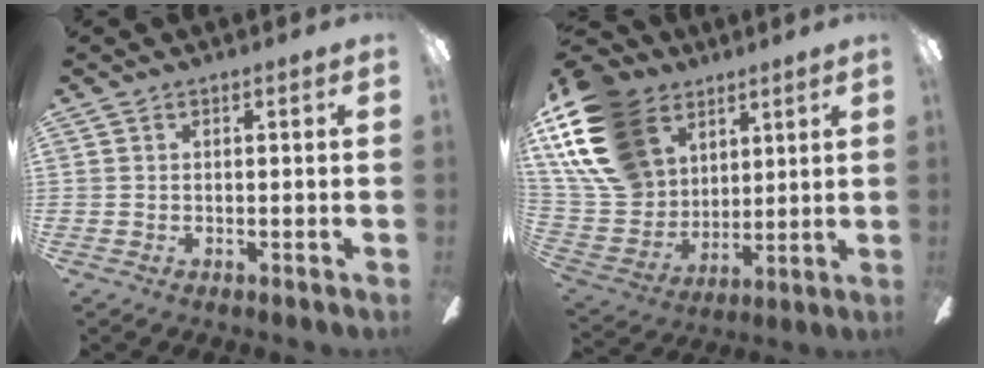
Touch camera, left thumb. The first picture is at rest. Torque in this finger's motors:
{"motor_torque": [2.49, 2.51, 1.39, -1.38, 0.41]}